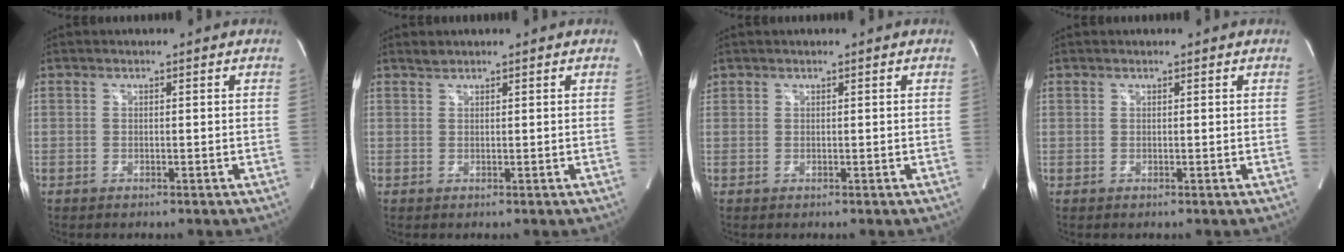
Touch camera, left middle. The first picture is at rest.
{"total": 0.8, "force": [0.8, 0.0, 0.1], "torque": [-0.009, 0.002, 0.020]}
{"total": 0.5, "force": [0.4, 0.3, 0.0], "torque": [-0.004, 0.009, 0.009]}
{"total": 0.0}